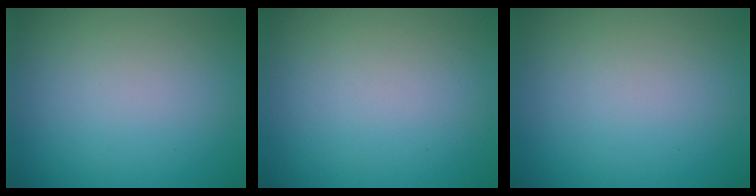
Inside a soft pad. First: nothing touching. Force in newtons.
{"total": 0.0}
{"total": 0.0}